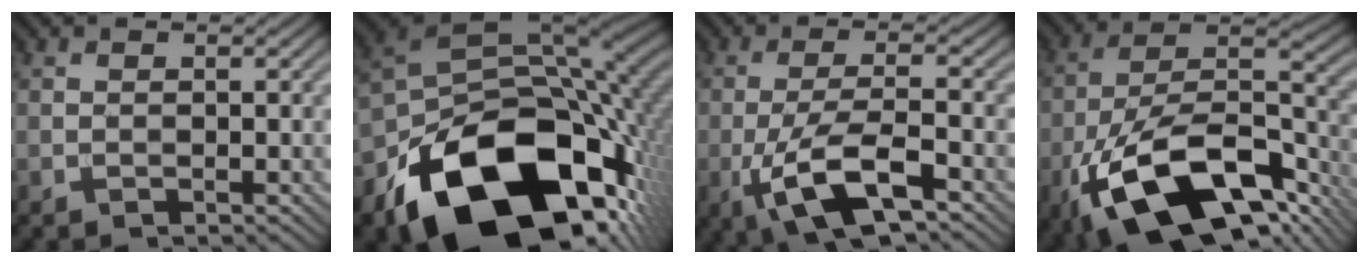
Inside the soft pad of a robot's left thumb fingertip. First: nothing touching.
{"total": 20.6, "force": [-10.1, 12.4, 13.0], "torque": [-0.247, -0.060, -0.149]}
{"total": 10.0, "force": [-4.7, 3.0, 8.3], "torque": [-0.158, 0.001, -0.094]}
{"total": 20.0, "force": [-11.4, 8.6, 14.1], "torque": [-0.263, -0.034, -0.184]}